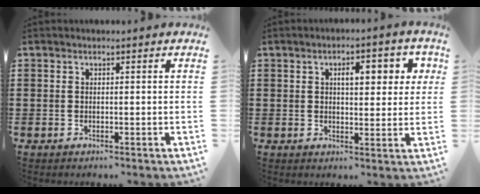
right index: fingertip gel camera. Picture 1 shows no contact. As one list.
[{"total": 5.0, "force": [1.6, 2.0, 4.3], "torque": [-0.057, 0.000, 0.016]}]